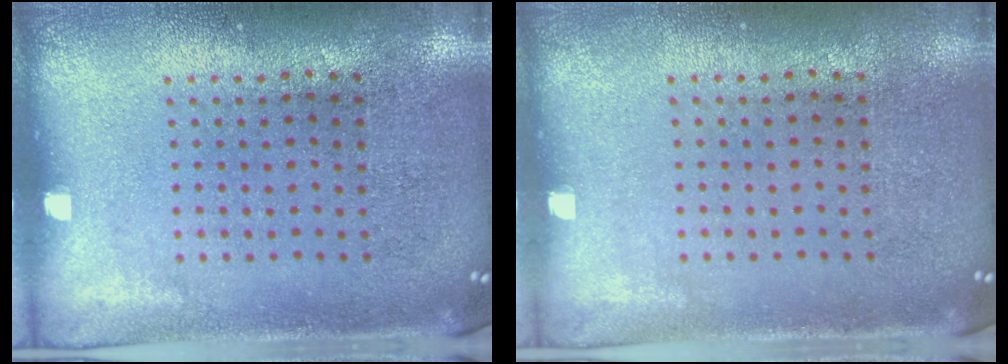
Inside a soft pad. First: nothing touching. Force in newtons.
{"total": 0.0}